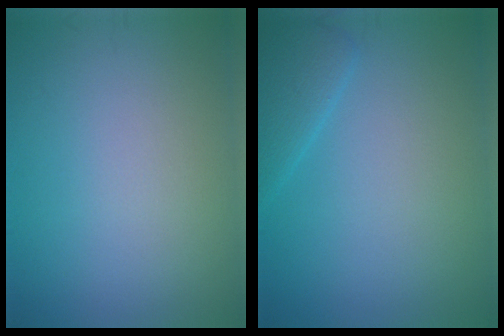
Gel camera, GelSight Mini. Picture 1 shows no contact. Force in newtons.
{"total": 2.2, "press": 2.2, "slide": 0.1}